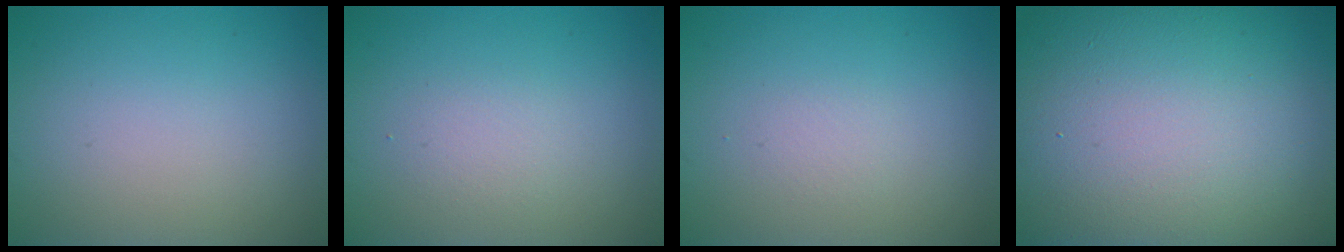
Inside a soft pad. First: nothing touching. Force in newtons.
{"total": 1.3, "press": 1.3, "slide": 0.0}
{"total": 0.7, "press": 0.7, "slide": 0.0}
{"total": 23.5, "press": 23.4, "slide": 1.6}